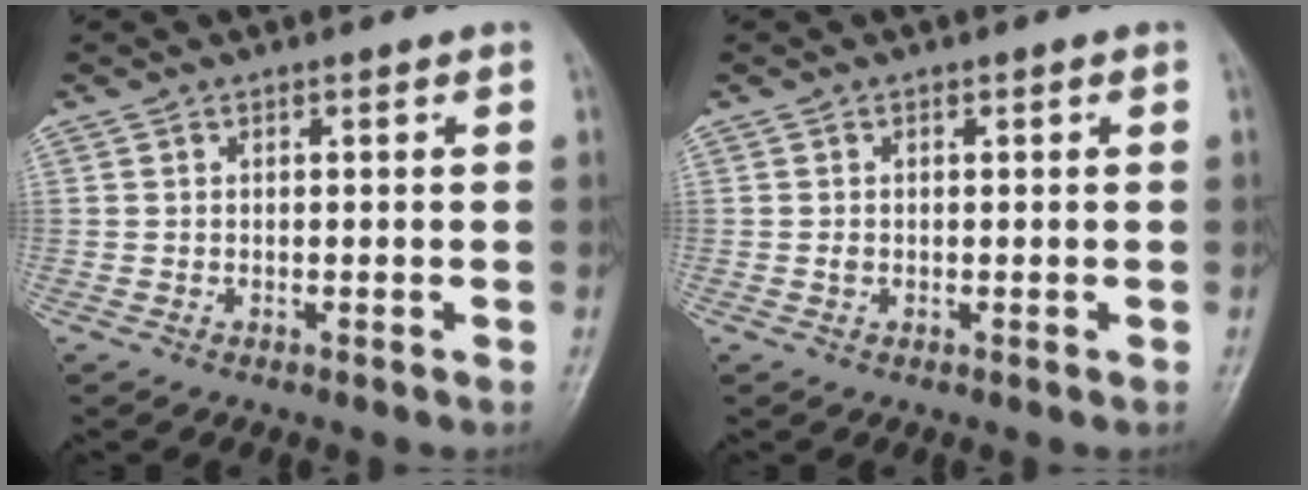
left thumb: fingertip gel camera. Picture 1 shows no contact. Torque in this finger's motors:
{"motor_torque": [-0.07, -0.15, 0.24, 0.03, 0.00]}